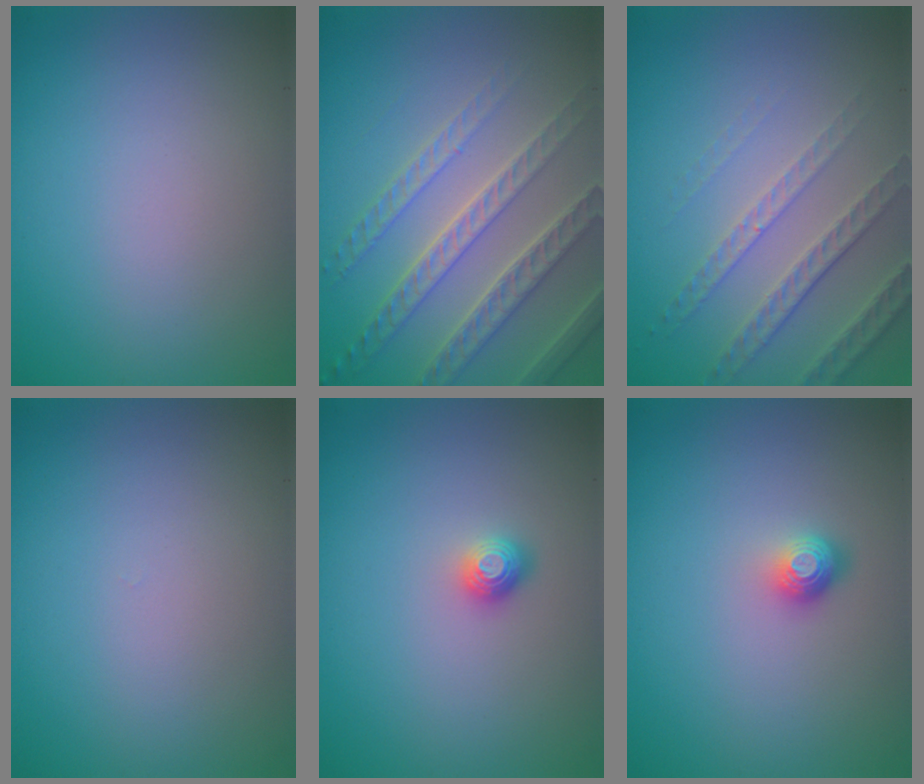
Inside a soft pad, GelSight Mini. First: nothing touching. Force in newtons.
{"total": 4.4, "press": 4.2, "slide": 1.5}
{"total": 3.3, "press": 2.8, "slide": 1.7}
{"total": 0.0}
{"total": 1.1, "press": 1.0, "slide": 0.5}
{"total": 1.6, "press": 1.1, "slide": 1.2}